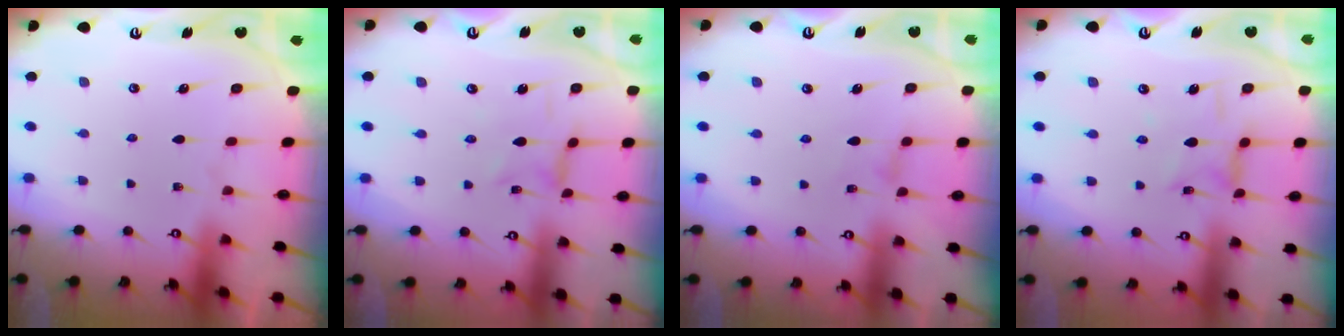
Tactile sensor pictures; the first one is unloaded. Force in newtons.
{"total": 0.6, "press": 0.5, "slide": 0.2}
{"total": 0.6, "press": 0.5, "slide": 0.3}
{"total": 3.7, "press": 3.6, "slide": 0.3}